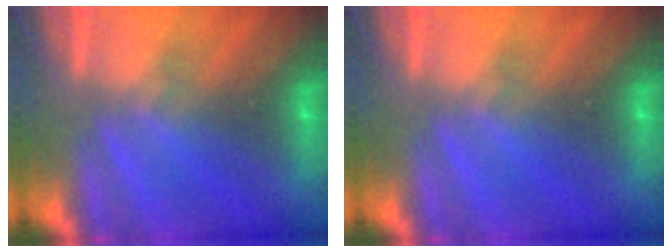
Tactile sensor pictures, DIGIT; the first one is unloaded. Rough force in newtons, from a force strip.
{"total": 0.0}